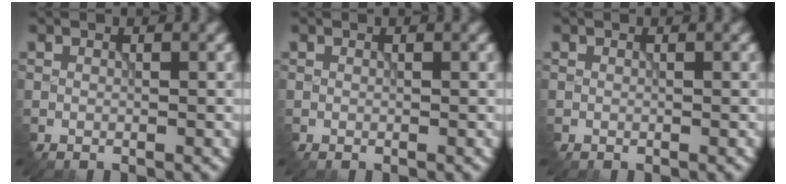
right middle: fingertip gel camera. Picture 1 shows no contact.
{"total": 0.0}
{"total": 0.0}